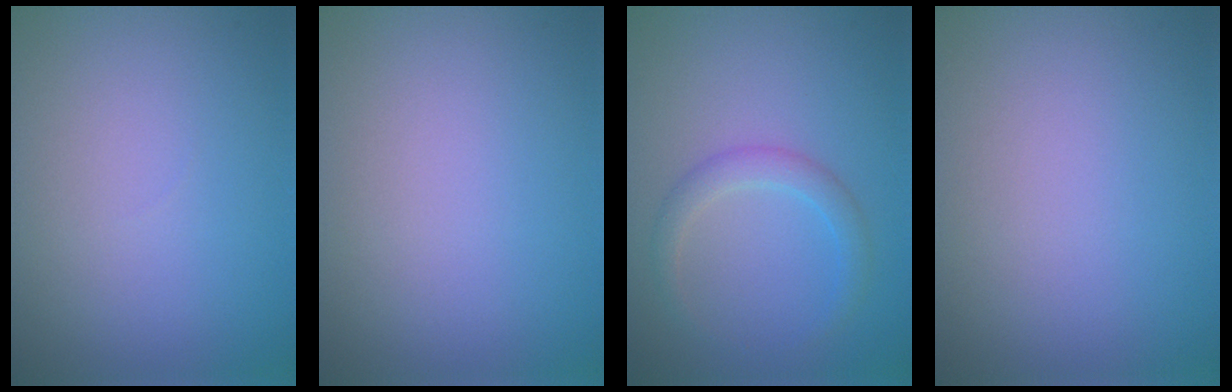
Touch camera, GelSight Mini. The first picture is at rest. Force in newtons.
{"total": 0.0}
{"total": 2.0, "press": 2.0, "slide": 0.1}
{"total": 0.0}